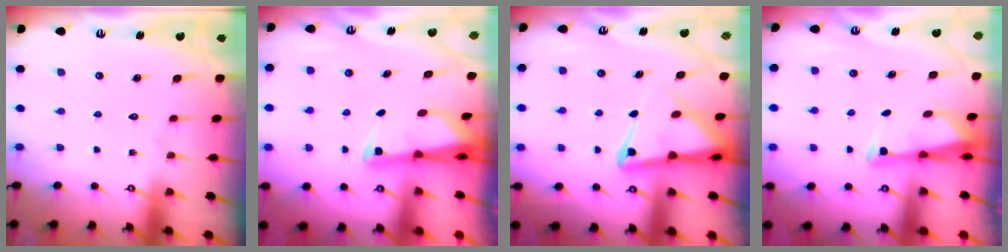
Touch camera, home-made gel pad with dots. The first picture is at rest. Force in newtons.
{"total": 2.5, "press": 2.4, "slide": 0.5}
{"total": 6.9, "press": 6.8, "slide": 0.8}
{"total": 2.9, "press": 2.8, "slide": 0.7}